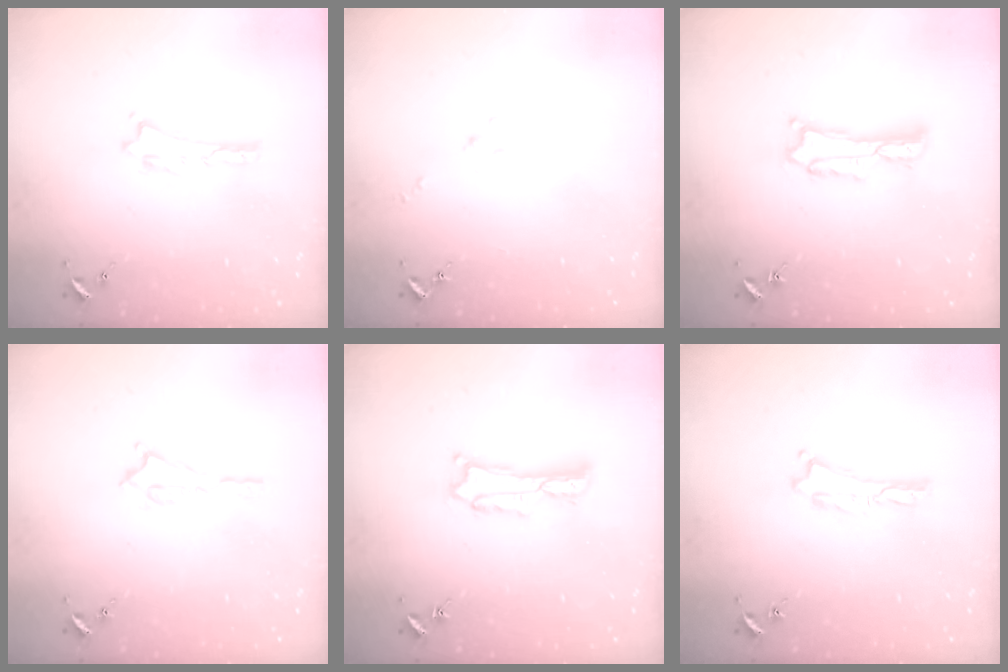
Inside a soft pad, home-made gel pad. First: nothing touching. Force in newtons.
{"total": 1.3, "press": 1.2, "slide": 0.1}
{"total": 3.0, "press": 3.0, "slide": 0.3}
{"total": 1.4, "press": 1.4, "slide": 0.2}
{"total": 3.0, "press": 3.0, "slide": 0.3}
{"total": 0.0}